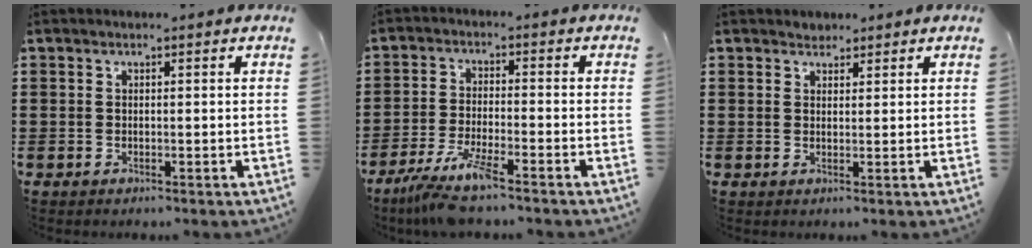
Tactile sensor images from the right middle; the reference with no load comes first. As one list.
[{"total": 6.7, "force": [-5.4, -0.1, 3.9], "torque": [-0.096, -0.024, -0.104]}, {"total": 1.5, "force": [1.3, 0.7, -0.2], "torque": [0.000, 0.004, 0.025]}]